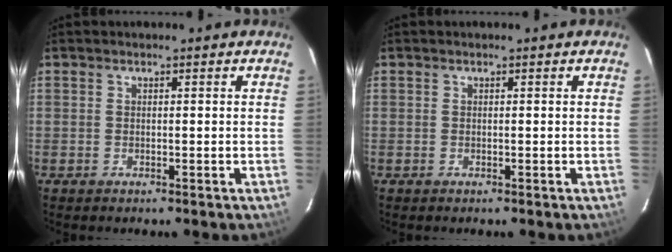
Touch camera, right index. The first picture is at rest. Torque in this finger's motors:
{"motor_torque": [0.00, 0.00, 0.00, 0.00]}